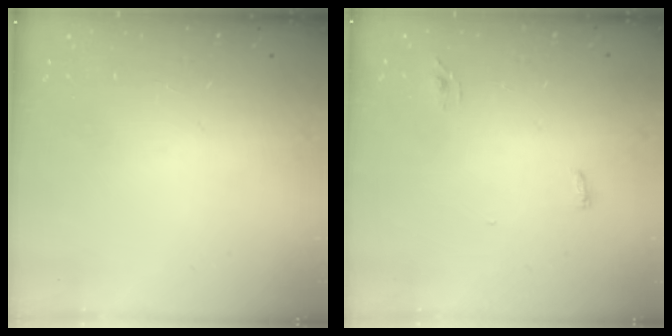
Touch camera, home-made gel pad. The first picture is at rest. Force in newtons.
{"total": 3.6, "press": 3.2, "slide": 1.6}